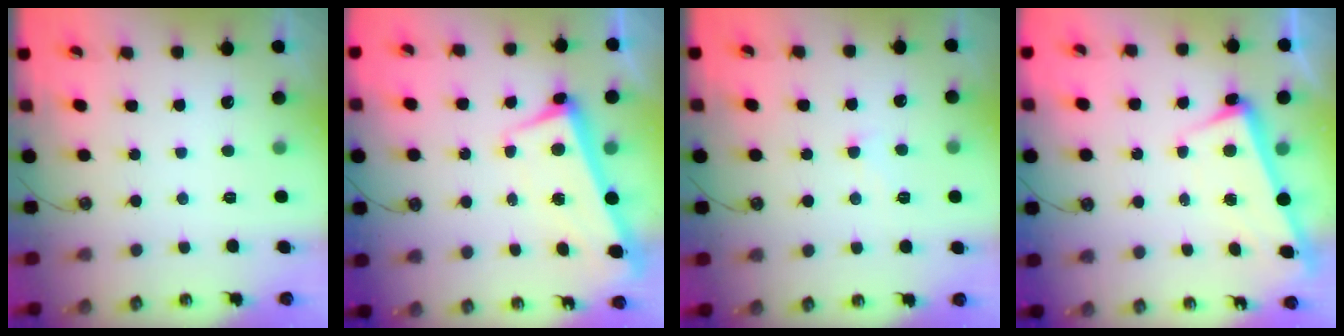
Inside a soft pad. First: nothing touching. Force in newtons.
{"total": 1.3, "press": 0.2, "slide": 1.3}
{"total": 2.0, "press": 2.0, "slide": 0.4}
{"total": 2.5, "press": 2.2, "slide": 1.1}